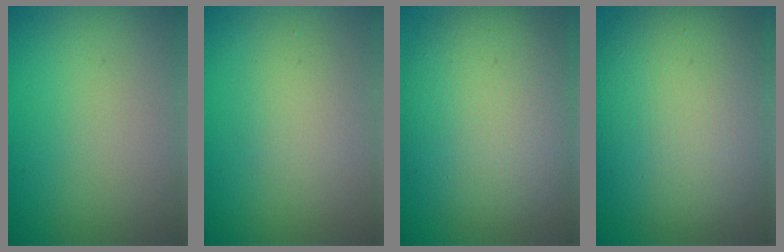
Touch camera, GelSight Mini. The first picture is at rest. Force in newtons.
{"total": 2.0, "press": 2.0, "slide": 0.1}
{"total": 10.0, "press": 10.0, "slide": 0.3}
{"total": 12.6, "press": 12.6, "slide": 0.8}